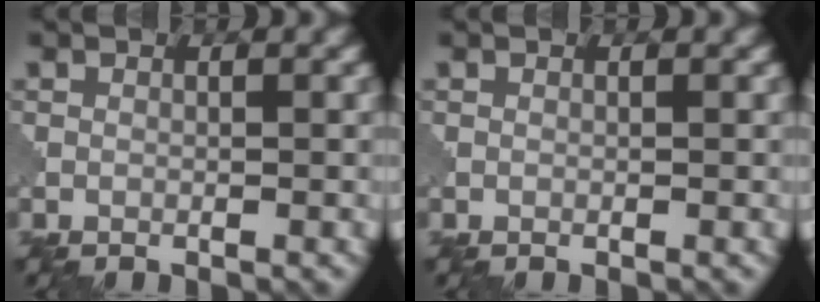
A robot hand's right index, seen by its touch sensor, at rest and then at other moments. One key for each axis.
{"total": 0.0}